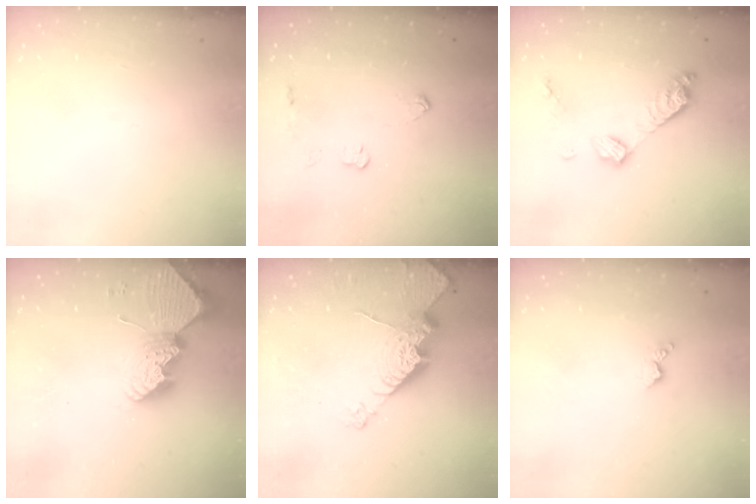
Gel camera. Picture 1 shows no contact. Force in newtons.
{"total": 3.7, "press": 3.6, "slide": 0.6}
{"total": 9.8, "press": 9.8, "slide": 0.6}
{"total": 13.0, "press": 12.9, "slide": 1.2}
{"total": 16.2, "press": 16.1, "slide": 1.7}
{"total": 2.7, "press": 2.6, "slide": 0.5}